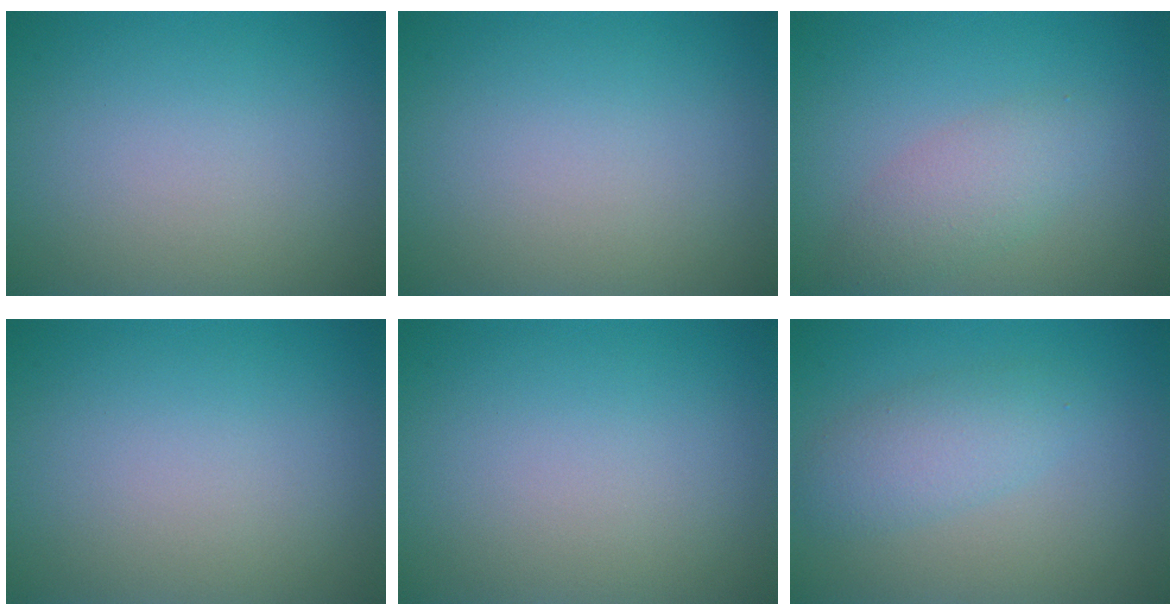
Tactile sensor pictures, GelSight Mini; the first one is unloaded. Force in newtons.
{"total": 0.0}
{"total": 2.8, "press": 2.8, "slide": 0.0}
{"total": 0.0}
{"total": 0.0}
{"total": 3.0, "press": 3.0, "slide": 0.0}